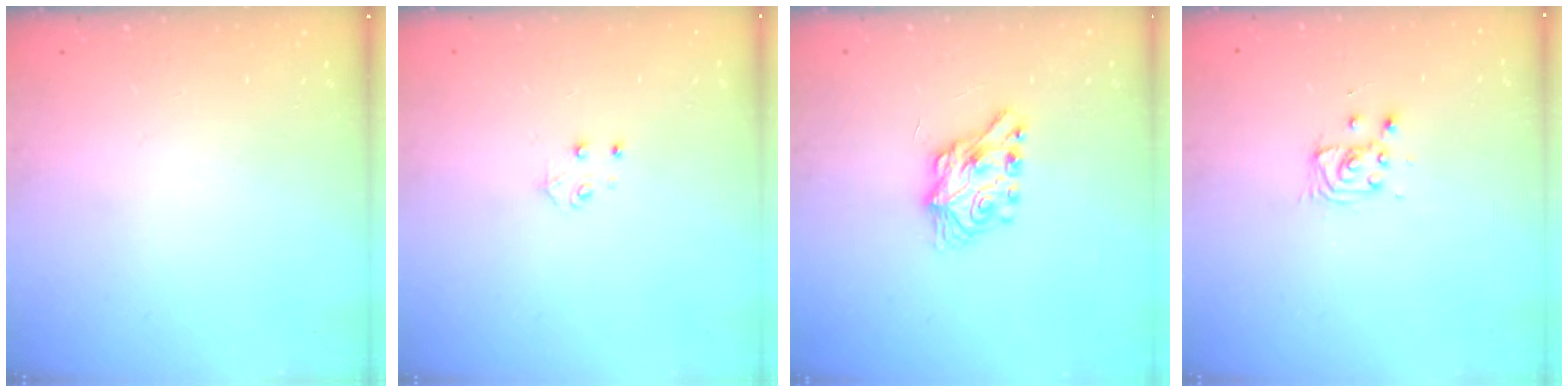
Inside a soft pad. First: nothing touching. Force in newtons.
{"total": 3.7, "press": 3.7, "slide": 0.4}
{"total": 7.2, "press": 7.2, "slide": 0.1}
{"total": 4.0, "press": 4.0, "slide": 0.4}